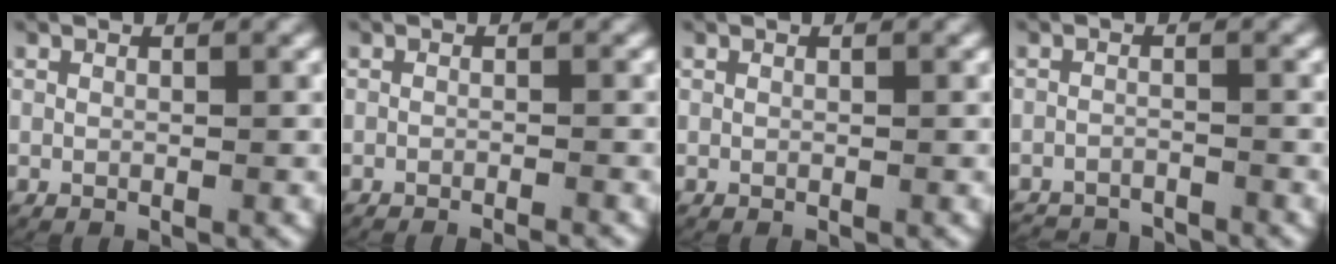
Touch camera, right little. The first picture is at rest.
{"total": 1.5, "force": [-1.4, -0.1, 0.4], "torque": [-0.004, 0.002, -0.026]}
{"total": 0.0}
{"total": 3.7, "force": [-3.6, 0.7, 0.4], "torque": [-0.004, -0.012, -0.061]}